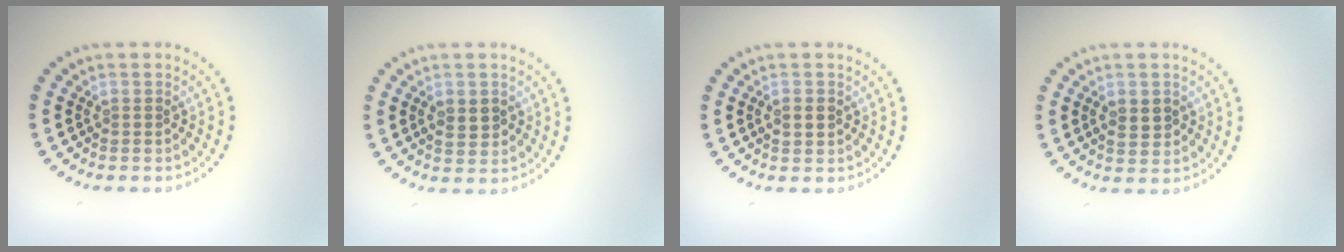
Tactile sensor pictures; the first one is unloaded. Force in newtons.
{"total": 1.5, "press": 1.5, "slide": 0.1}
{"total": 2.1, "press": 2.1, "slide": 0.2}
{"total": 1.5, "press": 1.5, "slide": 0.1}